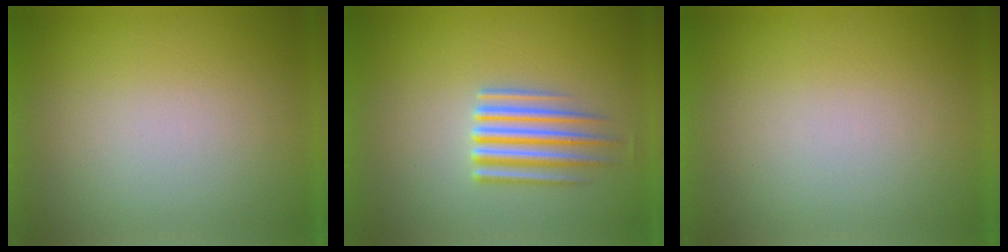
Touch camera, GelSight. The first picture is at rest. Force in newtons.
{"total": 3.7}
{"total": 0.0}